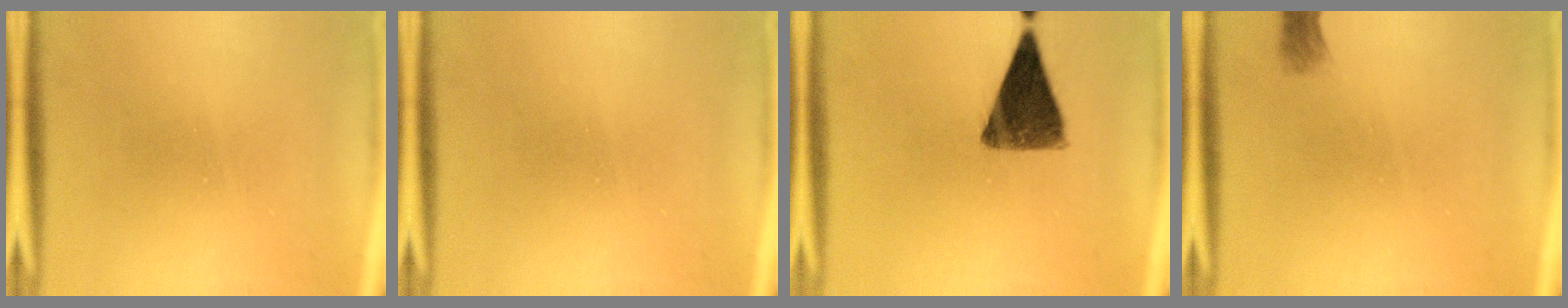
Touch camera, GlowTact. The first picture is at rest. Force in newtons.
{"total": 0.0}
{"total": 10.3}
{"total": 1.1}